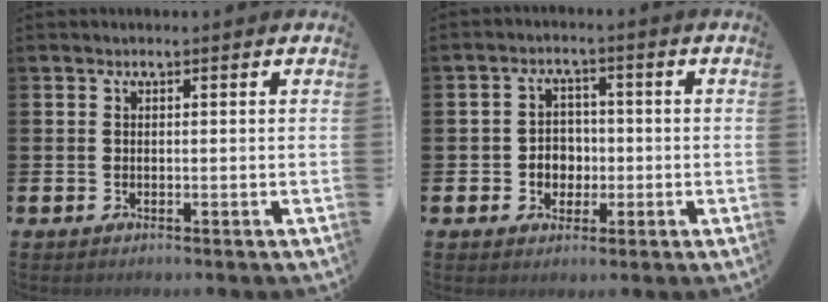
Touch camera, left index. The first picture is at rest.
{"total": 3.4, "force": [-0.6, 3.1, 1.2], "torque": [-0.020, -0.002, -0.020]}